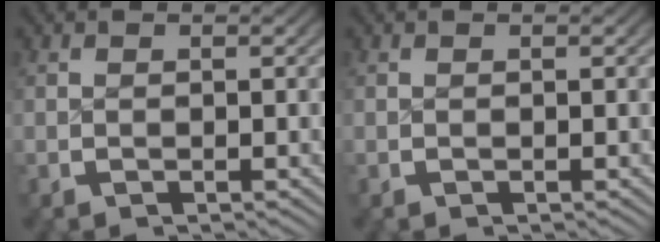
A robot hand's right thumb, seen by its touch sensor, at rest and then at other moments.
{"total": 0.0}